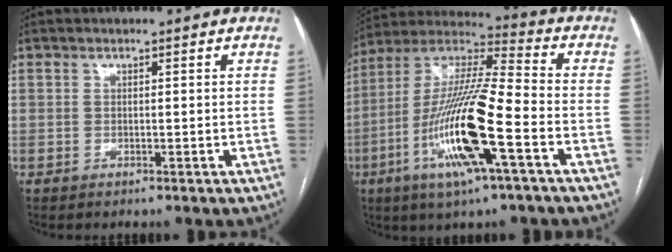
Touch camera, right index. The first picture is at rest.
{"total": 18.3, "force": [-6.2, 1.5, 17.2], "torque": [-0.348, -0.011, -0.117]}